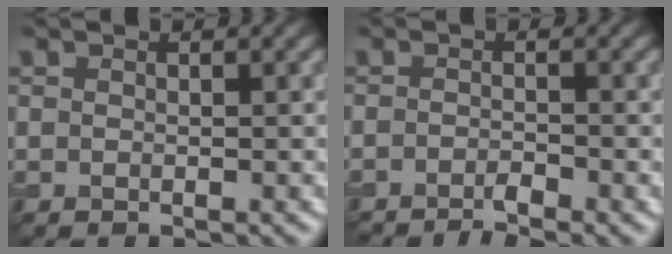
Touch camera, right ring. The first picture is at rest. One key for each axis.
{"total": 1.9, "fx": -1.6, "fy": 0.2, "fz": 1.0, "tx": -0.016, "ty": -0.003, "tz": -0.033}